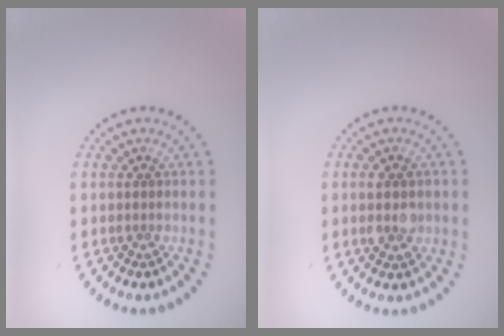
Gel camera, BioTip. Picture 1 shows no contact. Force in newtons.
{"total": 2.7, "press": 2.7, "slide": 0.1}